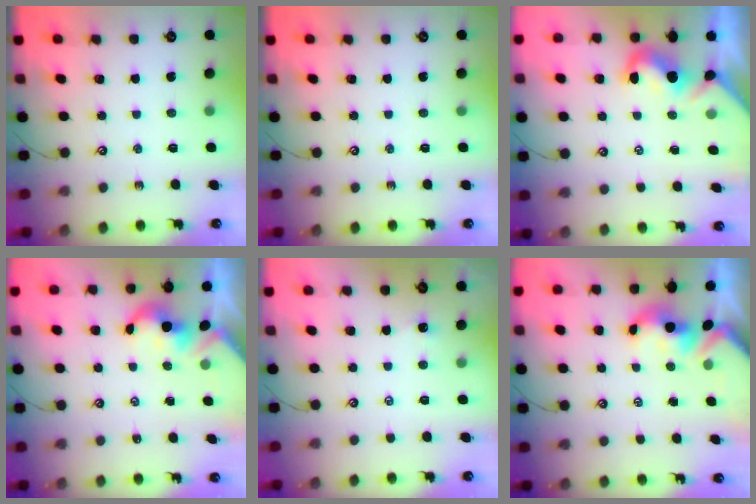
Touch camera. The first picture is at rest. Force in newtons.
{"total": 0.0}
{"total": 1.9, "press": 1.8, "slide": 0.6}
{"total": 2.3, "press": 2.3, "slide": 0.3}
{"total": 2.6, "press": 2.6, "slide": 0.2}
{"total": 2.1, "press": 1.9, "slide": 0.7}